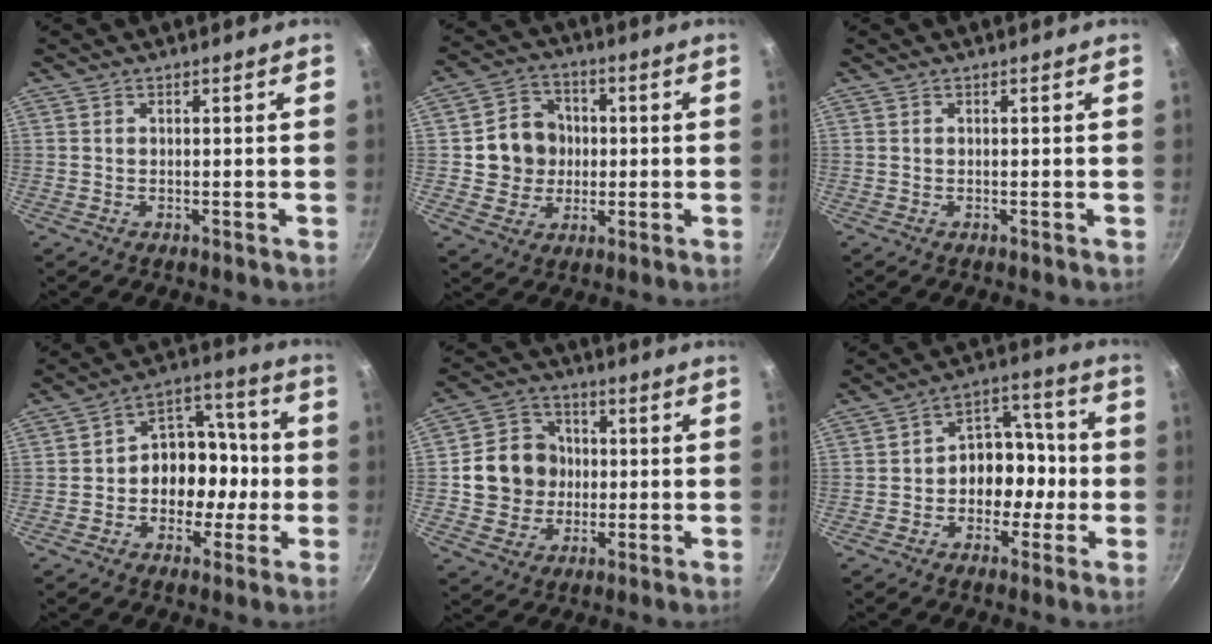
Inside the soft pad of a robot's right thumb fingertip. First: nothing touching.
{"total": 9.8, "force": [0.4, 9.1, 3.7], "torque": [-0.025, 0.016, 0.002]}
{"total": 0.0}
{"total": 12.5, "force": [-2.2, 9.7, 7.6], "torque": [-0.048, 0.050, -0.043]}
{"total": 11.6, "force": [0.0, 10.6, 4.7], "torque": [-0.048, 0.024, -0.007]}
{"total": 10.7, "force": [-2.2, 8.3, 6.4], "torque": [-0.028, 0.051, -0.044]}